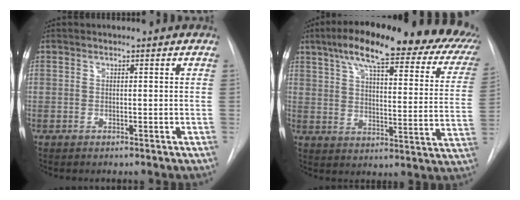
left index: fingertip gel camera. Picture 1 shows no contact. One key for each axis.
{"total": 28.6, "fx": 21.1, "fy": 6.6, "fz": 18.1, "tx": -0.238, "ty": 0.014, "tz": 0.256}